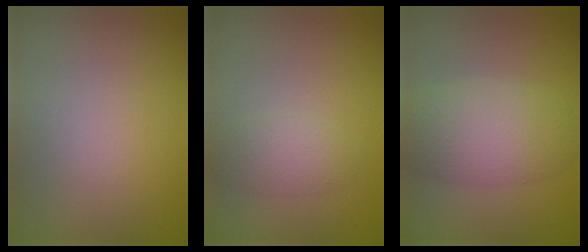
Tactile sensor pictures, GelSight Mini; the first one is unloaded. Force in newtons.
{"total": 2.1, "press": 2.1, "slide": 0.1}
{"total": 5.0, "press": 5.0, "slide": 0.3}